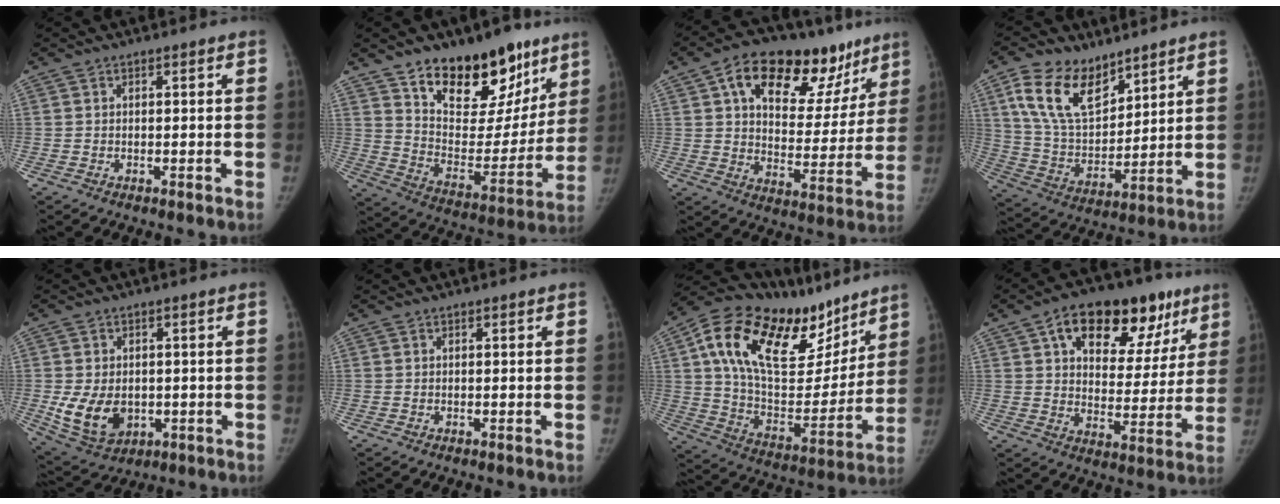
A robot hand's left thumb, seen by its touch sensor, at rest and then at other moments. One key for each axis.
{"total": 22.9, "fx": 14.7, "fy": 12.1, "fz": 12.7, "tx": -0.130, "ty": -0.079, "tz": 0.233}
{"total": 24.6, "fx": 13.5, "fy": 13.2, "fz": 15.9, "tx": -0.186, "ty": -0.009, "tz": 0.206}
{"total": 16.0, "fx": 9.5, "fy": 8.9, "fz": 9.3, "tx": -0.139, "ty": -0.042, "tz": 0.190}
{"total": 10.1, "fx": -1.4, "fy": 7.3, "fz": 6.8, "tx": -0.105, "ty": -0.008, "tz": -0.005}
{"total": 0.0}
{"total": 31.6, "fx": 17.1, "fy": 15.0, "fz": 21.9, "tx": -0.322, "ty": -0.015, "tz": 0.284}
{"total": 22.5, "fx": 11.4, "fy": 12.6, "fz": 14.7, "tx": -0.163, "ty": -0.002, "tz": 0.168}